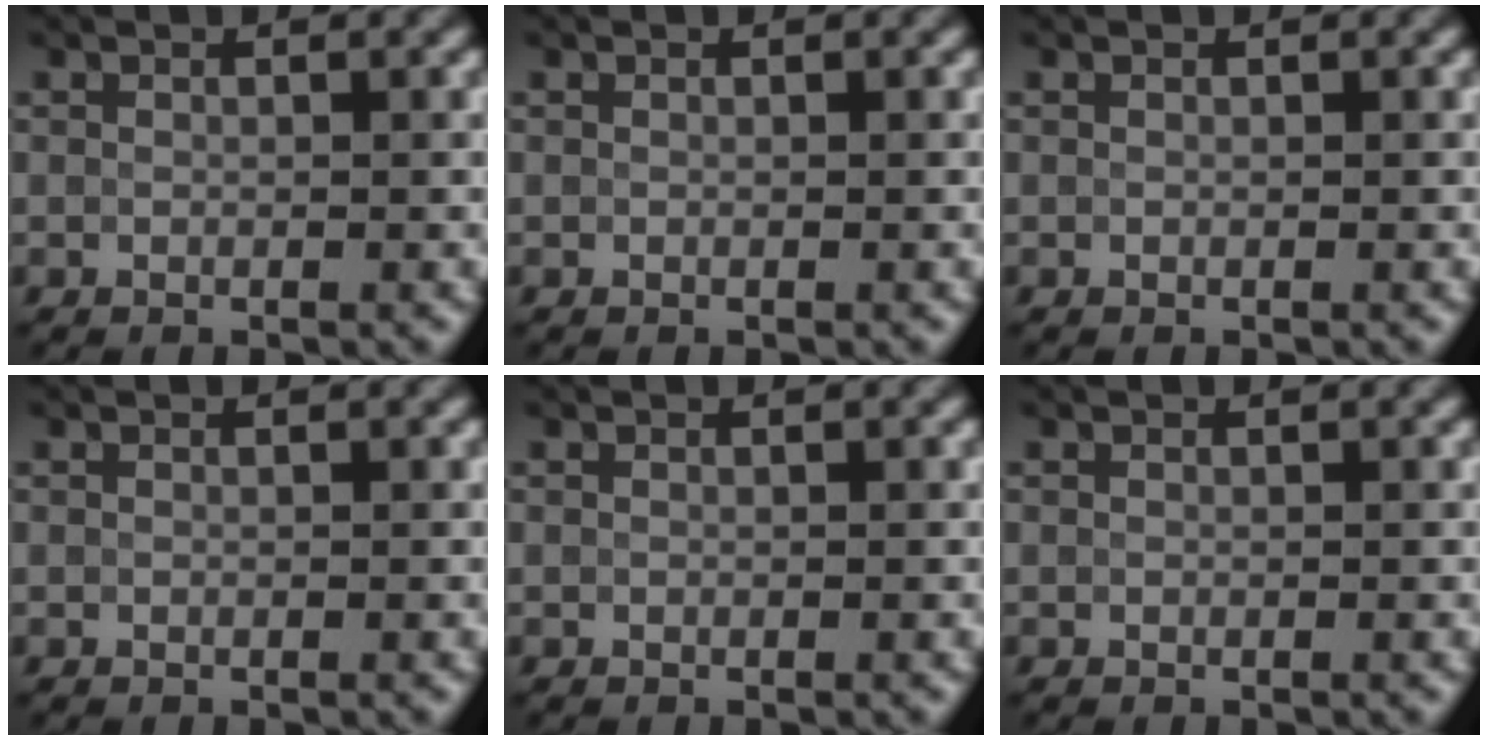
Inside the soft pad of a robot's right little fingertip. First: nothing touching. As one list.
[{"total": 0.0}, {"total": 0.0}, {"total": 0.0}, {"total": 0.0}, {"total": 0.0}]